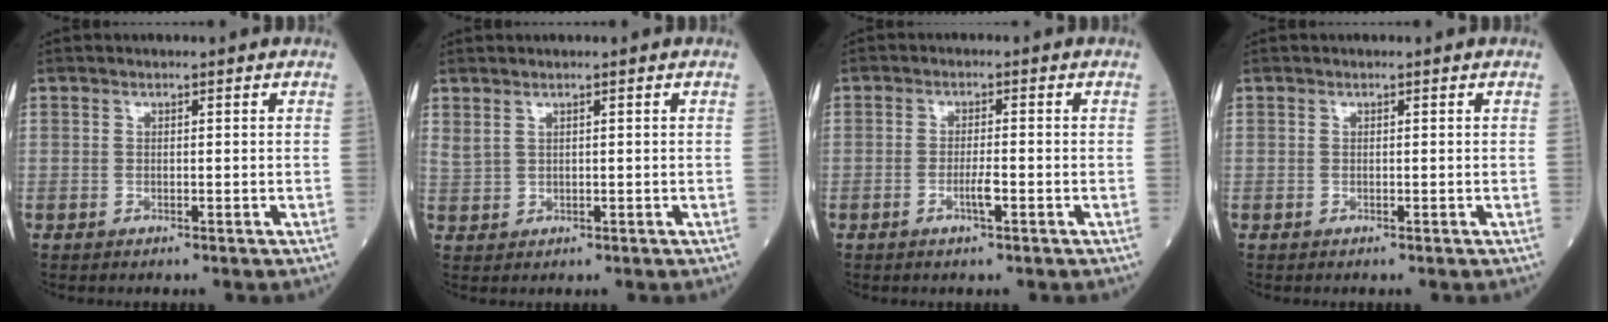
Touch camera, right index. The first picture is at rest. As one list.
[{"total": 1.4, "force": [1.2, 0.4, 0.7], "torque": [-0.019, 0.002, 0.033]}, {"total": 2.4, "force": [-1.1, 0.1, 2.2], "torque": [-0.041, 0.000, -0.020]}, {"total": 0.0}]